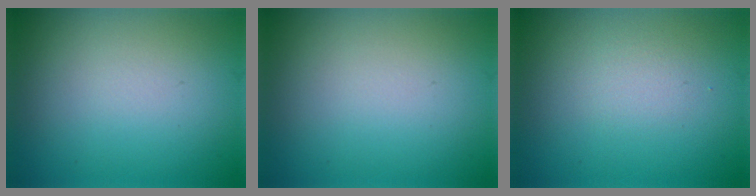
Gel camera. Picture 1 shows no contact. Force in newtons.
{"total": 0.0}
{"total": 1.3, "press": 1.3, "slide": 0.0}